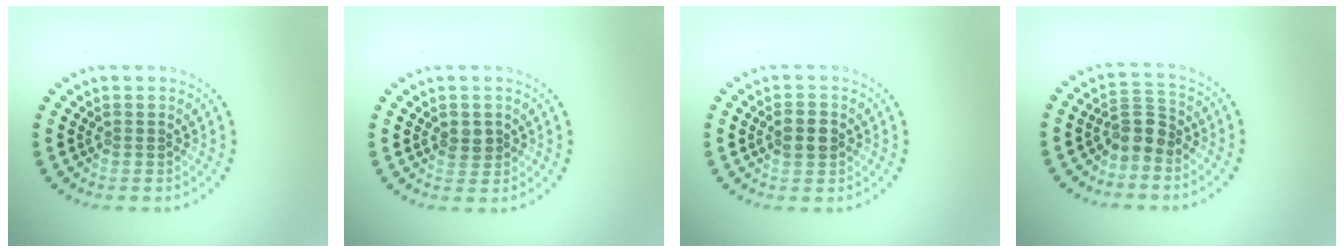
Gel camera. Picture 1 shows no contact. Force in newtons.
{"total": 1.4, "press": 1.4, "slide": 0.2}
{"total": 2.4, "press": 2.4, "slide": 0.1}
{"total": 2.7, "press": 2.2, "slide": 1.6}